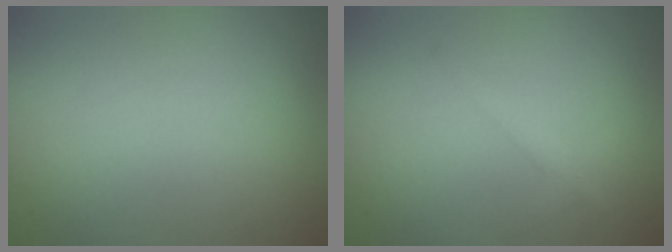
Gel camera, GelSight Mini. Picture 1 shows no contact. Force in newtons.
{"total": 1.5, "press": 1.5, "slide": 0.1}